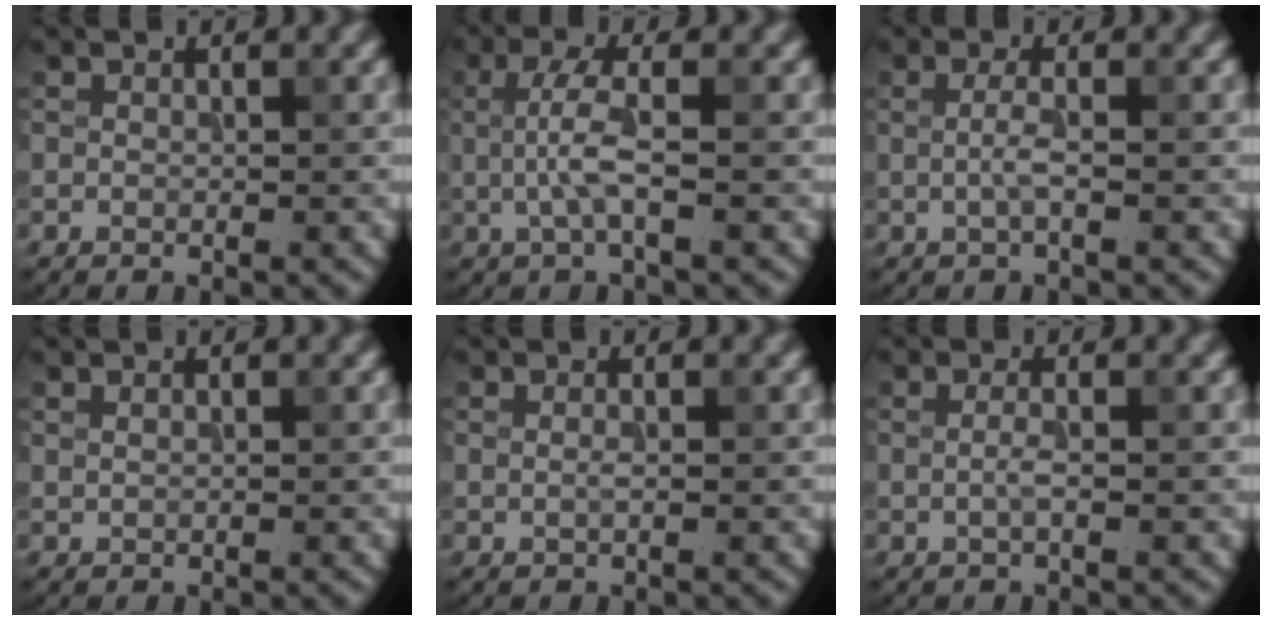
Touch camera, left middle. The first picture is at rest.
{"total": 3.2, "force": [-0.3, 0.6, 3.1], "torque": [-0.073, 0.001, -0.006]}
{"total": 1.6, "force": [-0.2, 0.2, 1.6], "torque": [-0.038, -0.001, -0.006]}
{"total": 0.5, "force": [0.4, 0.2, 0.3], "torque": [-0.005, -0.004, 0.001]}
{"total": 0.6, "force": [-0.1, 0.1, 0.5], "torque": [-0.012, 0.001, -0.003]}
{"total": 1.0, "force": [-0.2, 0.1, 1.0], "torque": [-0.026, -0.002, -0.006]}